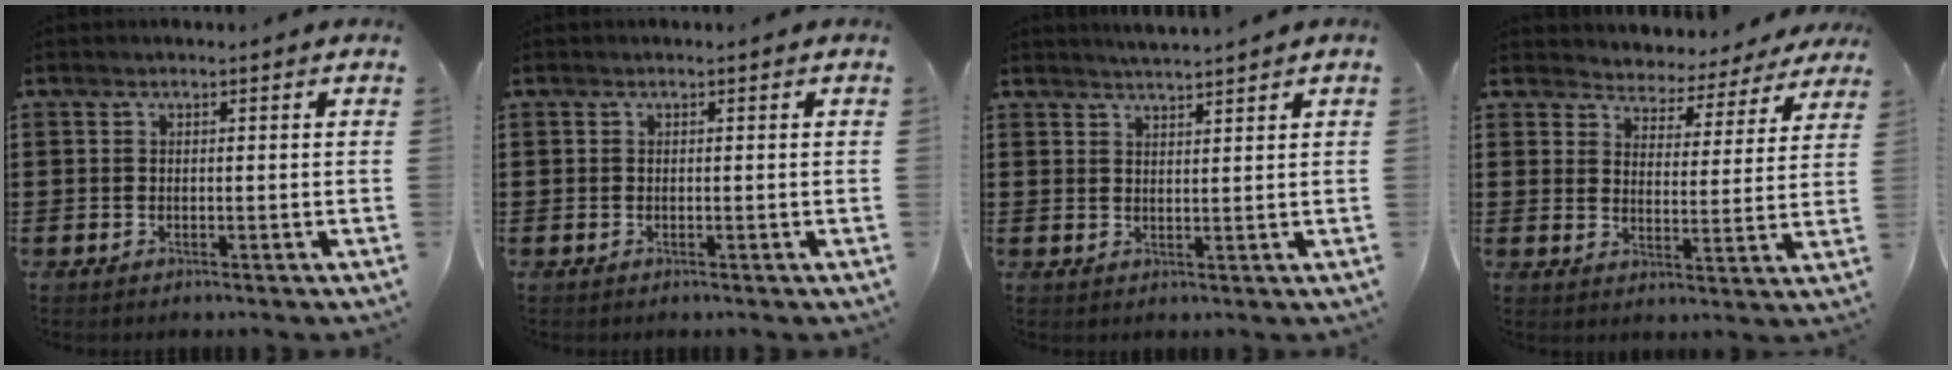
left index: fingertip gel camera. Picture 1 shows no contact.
{"total": 0.0}
{"total": 2.1, "force": [2.1, -0.4, 0.0], "torque": [-0.006, -0.005, 0.040]}
{"total": 3.7, "force": [3.6, 0.6, -0.6], "torque": [-0.015, -0.029, 0.058]}